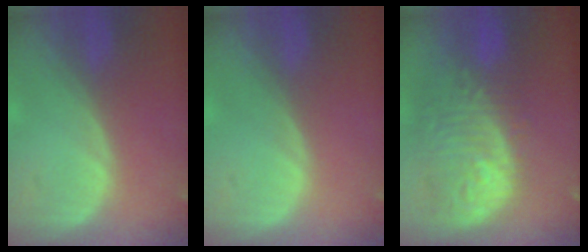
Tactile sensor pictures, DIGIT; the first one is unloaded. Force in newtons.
{"total": 0.0}
{"total": 12.0, "press": 10.7, "slide": 5.5}